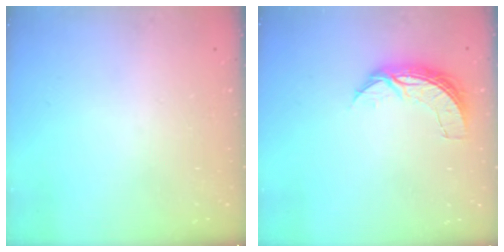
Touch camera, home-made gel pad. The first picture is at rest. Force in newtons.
{"total": 6.9, "press": 6.9, "slide": 0.6}